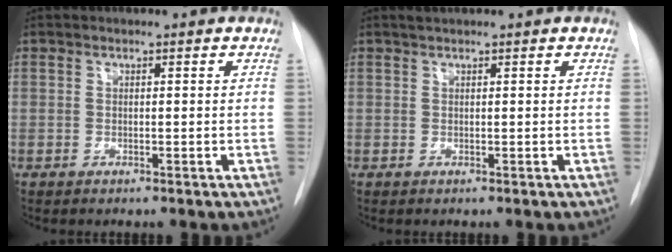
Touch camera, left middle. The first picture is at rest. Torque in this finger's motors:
{"motor_torque": [0.28, -0.25, -0.04, 0.02]}